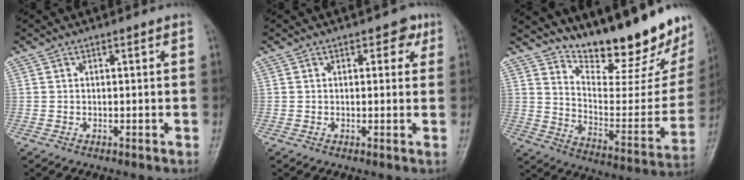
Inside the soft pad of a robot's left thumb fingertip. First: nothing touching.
{"total": 3.3, "force": [1.5, 2.2, 2.0], "torque": [0.004, -0.001, 0.012]}
{"total": 24.7, "force": [19.7, 6.6, 13.3], "torque": [-0.159, -0.130, 0.286]}